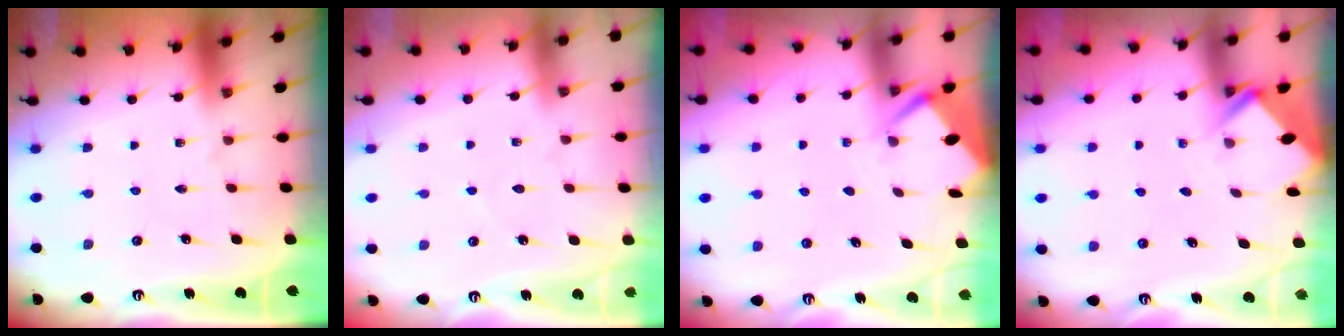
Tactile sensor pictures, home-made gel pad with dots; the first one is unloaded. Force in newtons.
{"total": 2.3, "press": 2.3, "slide": 0.3}
{"total": 2.7, "press": 2.7, "slide": 0.4}
{"total": 2.9, "press": 2.9, "slide": 0.2}